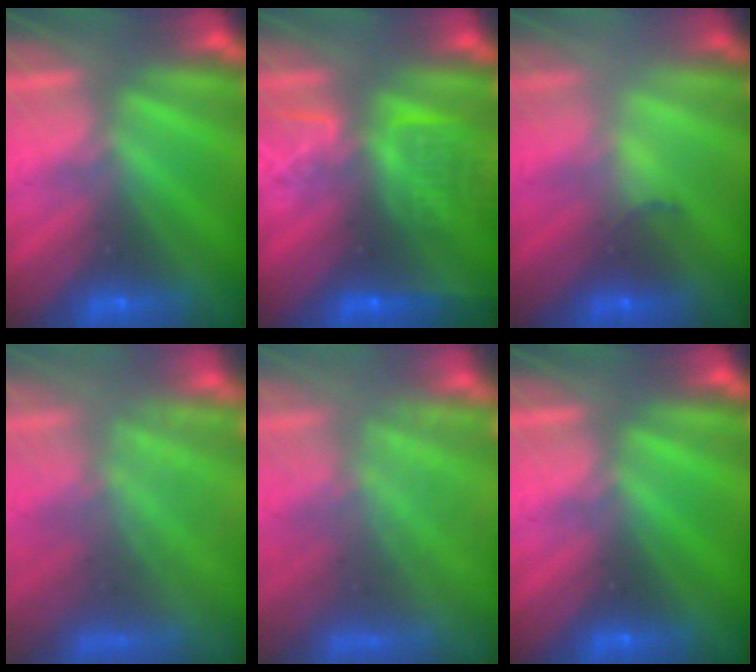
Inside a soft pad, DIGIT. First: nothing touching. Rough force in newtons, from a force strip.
{"total": 8.0}
{"total": 2.1}
{"total": 7.6}
{"total": 7.6}
{"total": 0.0}